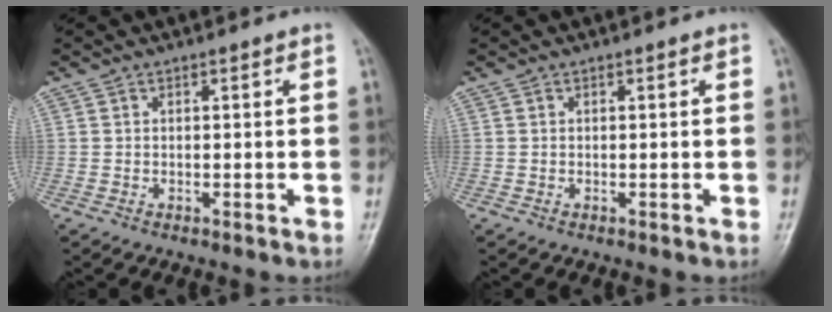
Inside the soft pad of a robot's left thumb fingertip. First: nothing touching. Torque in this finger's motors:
{"motor_torque": [-0.01, 0.01, 0.00, 0.00, 0.00]}